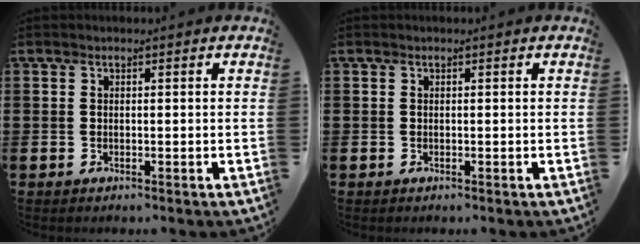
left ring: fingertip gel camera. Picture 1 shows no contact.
{"total": 0.0}